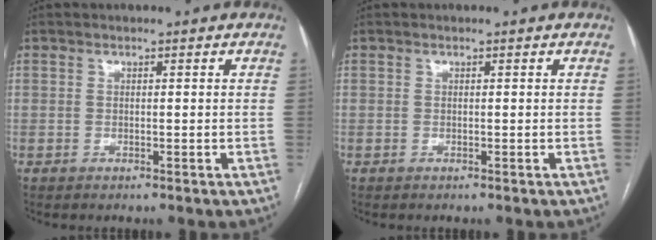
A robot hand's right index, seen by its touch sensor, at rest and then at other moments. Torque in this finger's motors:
{"motor_torque": [0.00, 0.00, 0.00, 0.00]}